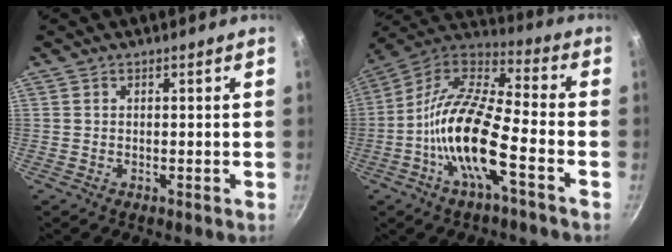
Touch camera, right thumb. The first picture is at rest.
{"total": 17.4, "force": [-5.7, 5.4, 15.5], "torque": [-0.292, 0.049, -0.130]}